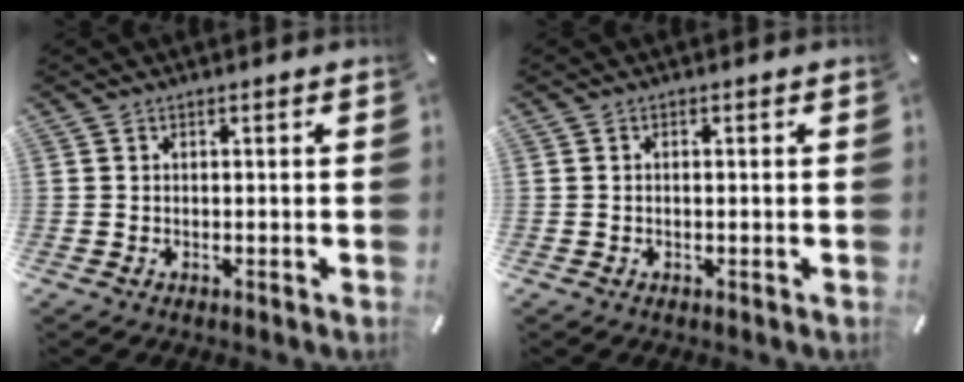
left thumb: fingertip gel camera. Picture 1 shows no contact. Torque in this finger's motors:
{"motor_torque": [0.17, 0.17, -0.20, -0.17, -0.01]}